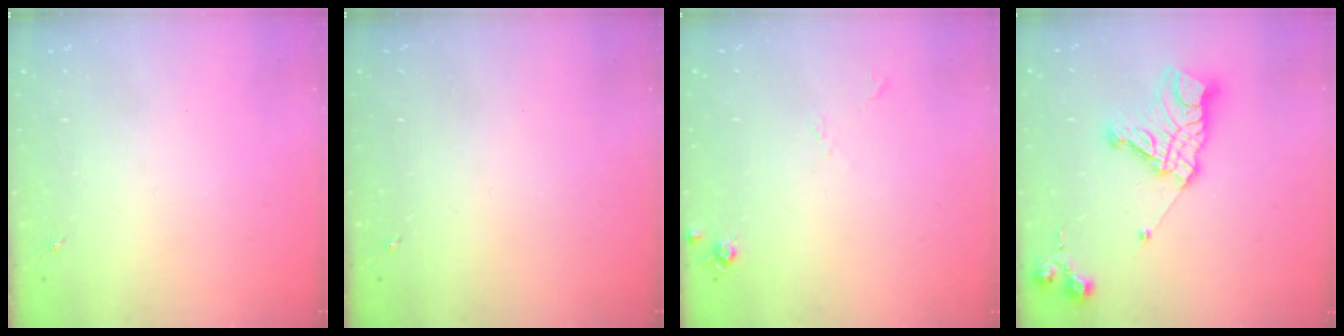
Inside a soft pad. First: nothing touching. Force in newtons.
{"total": 0.0}
{"total": 5.4, "press": 5.4, "slide": 0.6}
{"total": 16.2, "press": 16.1, "slide": 1.6}